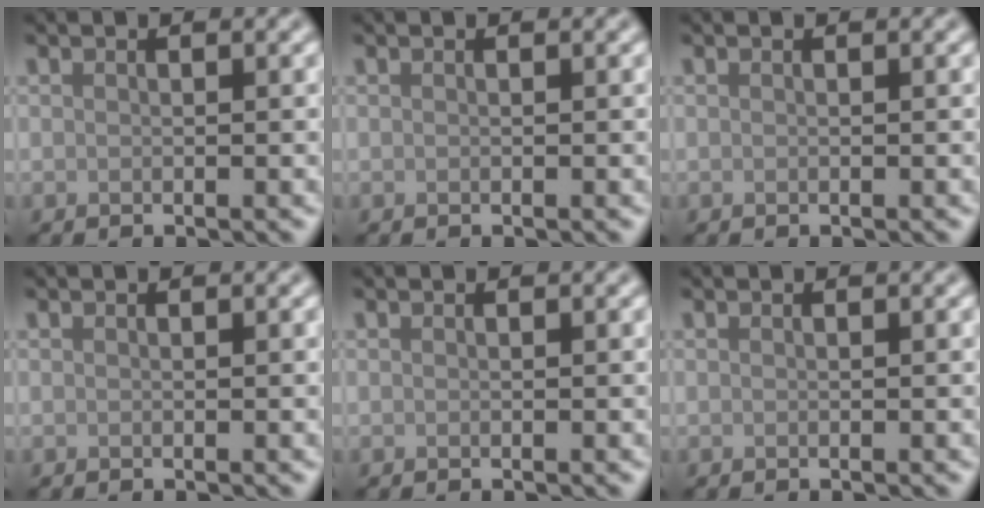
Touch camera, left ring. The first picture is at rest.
{"total": 0.0}
{"total": 0.0}
{"total": 0.0}
{"total": 0.0}
{"total": 0.0}